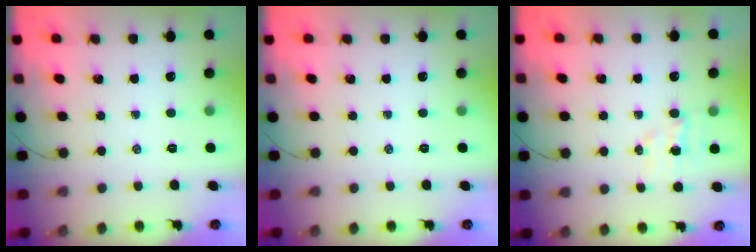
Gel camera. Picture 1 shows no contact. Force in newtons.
{"total": 0.0}
{"total": 4.6, "press": 4.5, "slide": 1.0}